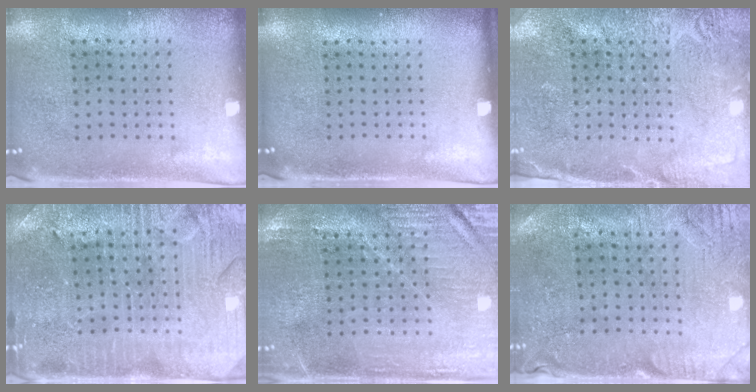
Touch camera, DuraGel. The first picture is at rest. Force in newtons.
{"total": 0.0}
{"total": 2.8, "press": 2.8, "slide": 0.3}
{"total": 3.3, "press": 3.3, "slide": 0.6}
{"total": 1.7, "press": 1.7, "slide": 0.3}
{"total": 0.6, "press": 0.5, "slide": 0.3}